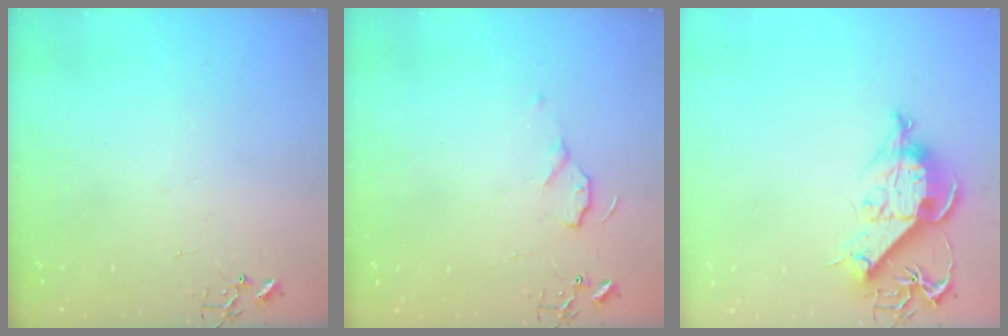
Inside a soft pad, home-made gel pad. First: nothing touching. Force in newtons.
{"total": 7.0, "press": 6.9, "slide": 0.8}
{"total": 11.6, "press": 11.5, "slide": 1.4}